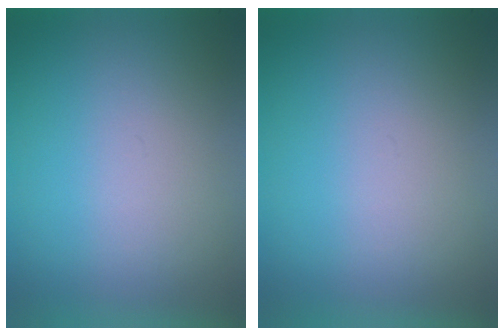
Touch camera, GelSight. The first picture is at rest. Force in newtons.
{"total": 0.0}